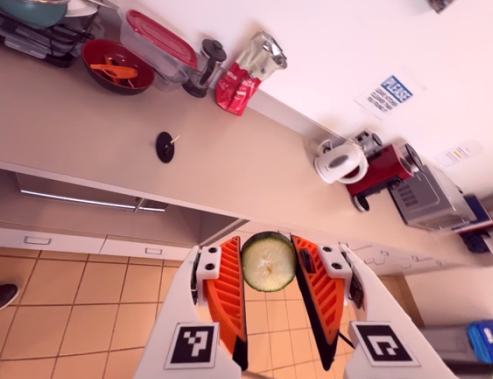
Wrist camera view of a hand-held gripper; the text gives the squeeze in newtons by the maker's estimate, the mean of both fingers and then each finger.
{"total": 6.7, "left": 6.5, "right": 6.9}